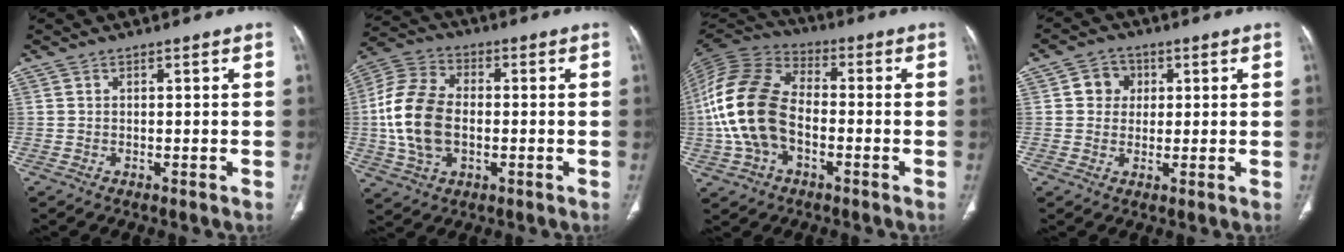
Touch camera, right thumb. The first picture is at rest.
{"total": 15.0, "force": [-1.1, 9.7, 11.5], "torque": [-0.234, 0.017, -0.020]}
{"total": 17.9, "force": [-2.6, 11.4, 13.5], "torque": [-0.284, 0.031, -0.052]}
{"total": 4.9, "force": [1.1, 4.5, 1.7], "torque": [0.002, 0.004, 0.013]}